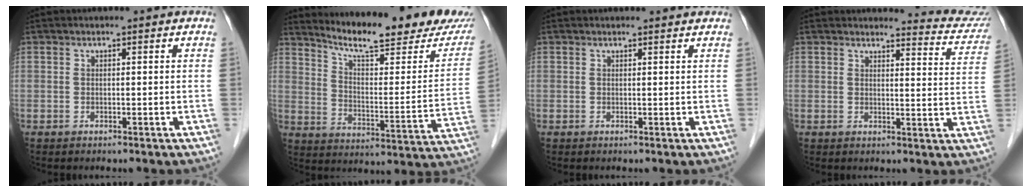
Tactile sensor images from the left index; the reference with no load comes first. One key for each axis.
{"total": 22.3, "fx": 19.5, "fy": 2.5, "fz": 10.6, "tx": -0.156, "ty": -0.058, "tz": 0.260}
{"total": 2.0, "fx": 2.0, "fy": 0.2, "fz": 0.3, "tx": -0.011, "ty": 0.004, "tz": 0.019}
{"total": 8.0, "fx": 8.0, "fy": 0.6, "fz": 0.3, "tx": 0.005, "ty": -0.048, "tz": 0.070}